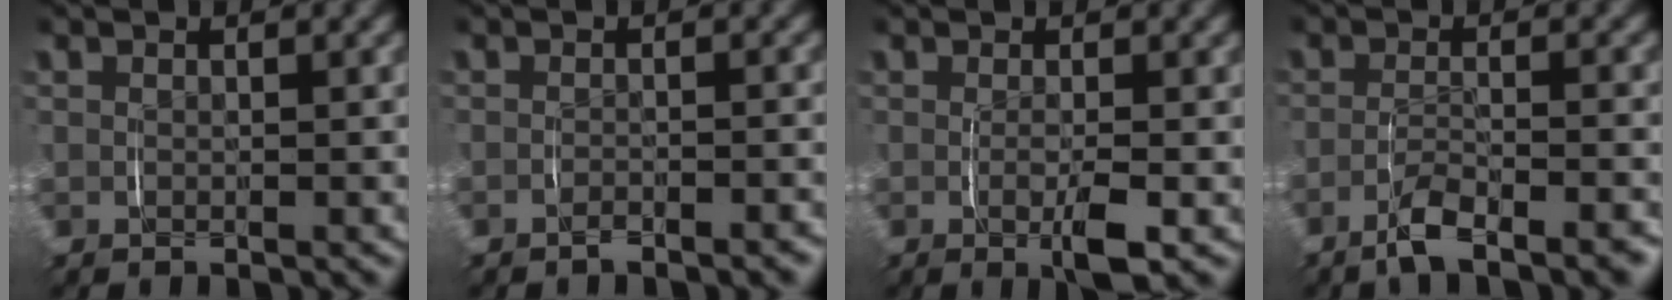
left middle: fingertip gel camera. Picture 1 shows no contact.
{"total": 1.3, "force": [-1.2, 0.0, 0.5], "torque": [-0.009, 0.004, -0.022]}
{"total": 2.5, "force": [-0.6, 0.3, 2.4], "torque": [-0.039, -0.008, -0.007]}
{"total": 3.2, "force": [-2.4, 0.4, 2.1], "torque": [-0.039, -0.001, -0.042]}